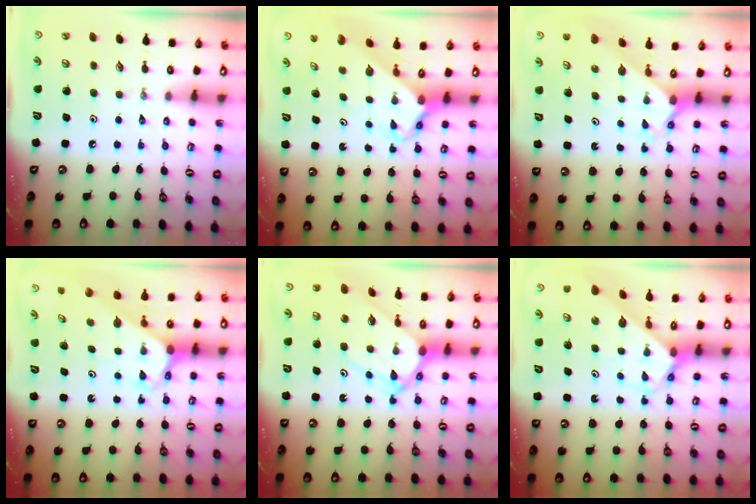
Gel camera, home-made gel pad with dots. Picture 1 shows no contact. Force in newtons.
{"total": 2.6, "press": 2.6, "slide": 0.2}
{"total": 2.0, "press": 2.0, "slide": 0.2}
{"total": 2.8, "press": 2.8, "slide": 0.2}
{"total": 7.1, "press": 7.1, "slide": 0.8}
{"total": 2.7, "press": 2.7, "slide": 0.2}